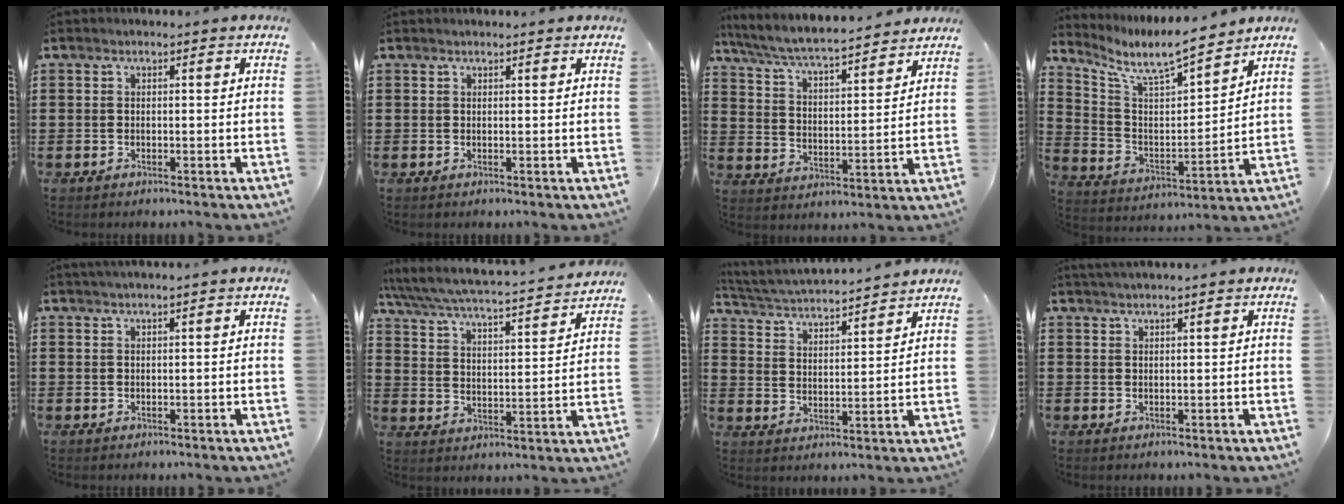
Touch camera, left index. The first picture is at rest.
{"total": 0.6, "force": [0.6, -0.1, 0.2], "torque": [-0.005, -0.002, 0.012]}
{"total": 5.6, "force": [5.3, 0.2, 1.9], "torque": [-0.062, -0.038, 0.086]}
{"total": 7.9, "force": [7.0, 0.8, 3.5], "torque": [-0.099, -0.051, 0.117]}
{"total": 1.0, "force": [0.8, -0.2, 0.6], "torque": [-0.010, -0.001, 0.016]}
{"total": 4.1, "force": [3.8, 0.0, 1.5], "torque": [-0.051, -0.035, 0.055]}
{"total": 3.8, "force": [3.7, -0.2, 0.7], "torque": [-0.035, -0.029, 0.058]}
{"total": 1.6, "force": [1.5, -0.3, 0.4], "torque": [-0.010, 0.000, 0.029]}